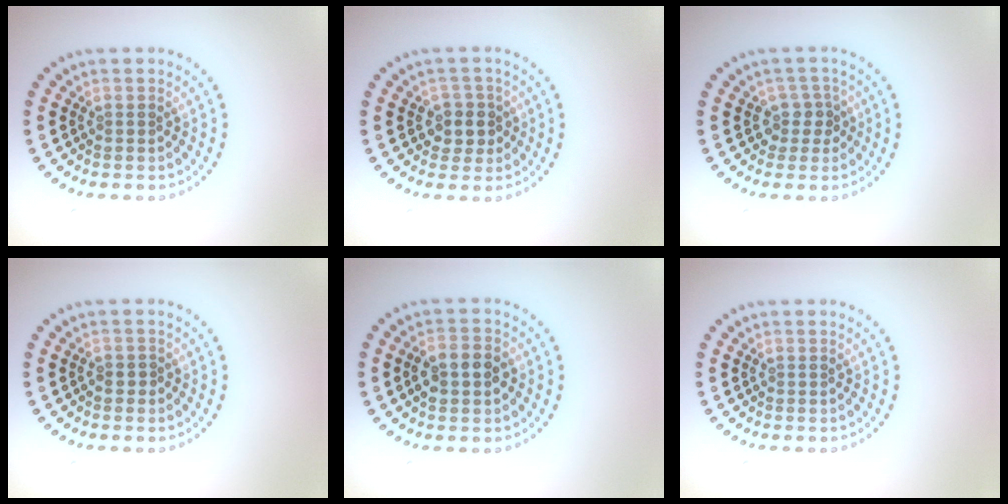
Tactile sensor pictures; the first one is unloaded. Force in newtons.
{"total": 2.3, "press": 2.1, "slide": 1.1}
{"total": 1.8, "press": 1.5, "slide": 1.0}
{"total": 0.7, "press": 0.5, "slide": 0.5}
{"total": 3.2, "press": 3.2, "slide": 0.5}
{"total": 0.0}